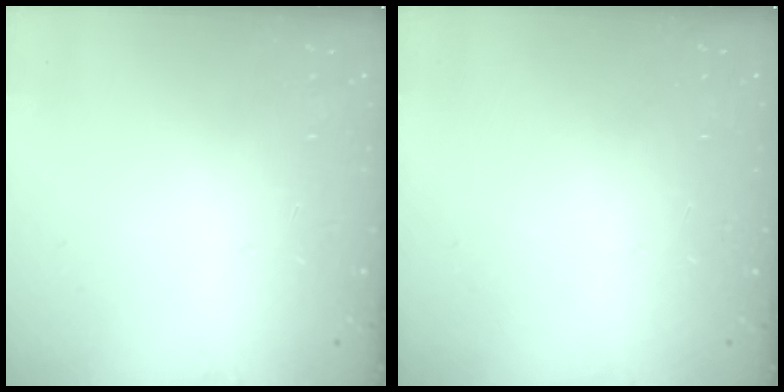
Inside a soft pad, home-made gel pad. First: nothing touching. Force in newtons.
{"total": 0.0}